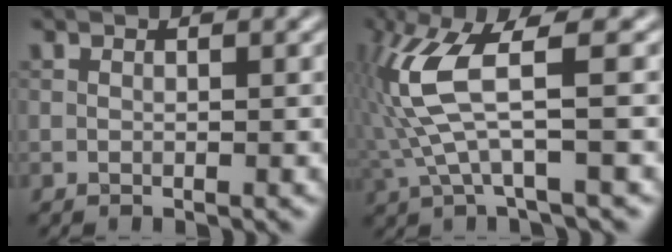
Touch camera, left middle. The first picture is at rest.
{"total": 6.6, "force": [0.4, 1.3, 6.5], "torque": [-0.159, 0.011, 0.009]}